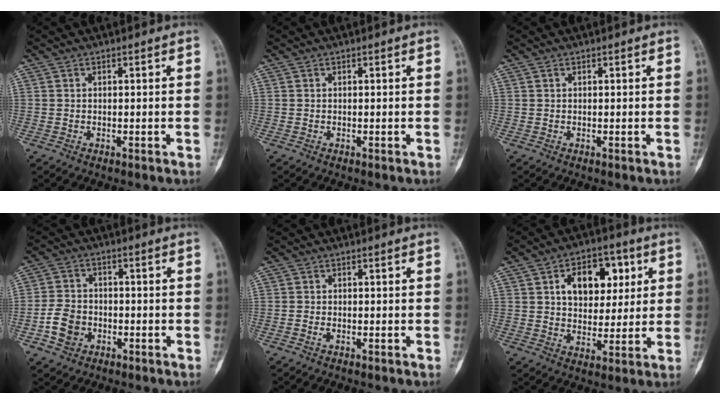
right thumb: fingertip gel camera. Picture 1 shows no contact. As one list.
[{"total": 0.0}, {"total": 0.0}, {"total": 6.8, "force": [-2.5, 5.4, 3.4], "torque": [-0.055, 0.020, -0.045]}, {"total": 0.8, "force": [-0.4, 0.4, 0.5], "torque": [-0.014, 0.002, -0.010]}, {"total": 13.0, "force": [4.1, 8.6, 8.8], "torque": [-0.086, 0.002, 0.064]}]